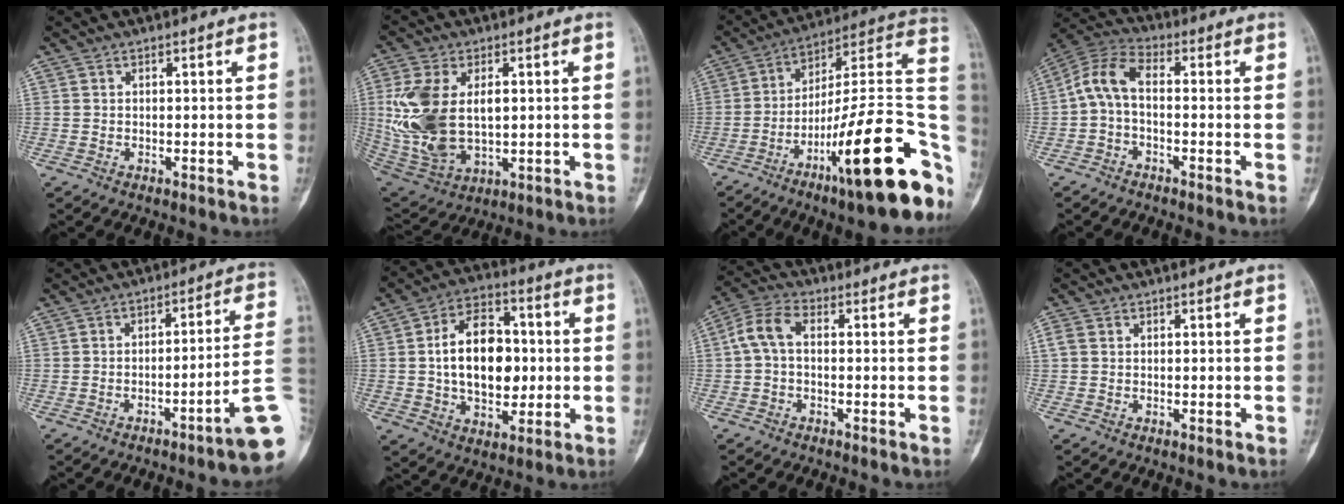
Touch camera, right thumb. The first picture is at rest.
{"total": 17.5, "force": [1.3, 10.7, 13.8], "torque": [-0.282, -0.011, 0.042]}
{"total": 27.4, "force": [-10.2, 6.1, 24.7], "torque": [-0.298, 0.056, -0.152]}
{"total": 7.1, "force": [-0.9, 3.7, 6.0], "torque": [-0.124, 0.029, -0.033]}
{"total": 11.3, "force": [-4.7, 0.4, 10.3], "torque": [-0.126, 0.035, -0.070]}
{"total": 16.4, "force": [0.5, 10.6, 12.5], "torque": [-0.172, 0.020, 0.009]}
{"total": 6.0, "force": [0.1, 3.5, 4.8], "torque": [-0.101, 0.021, -0.006]}
{"total": 1.4, "force": [0.3, 1.2, 0.8], "torque": [-0.022, 0.007, 0.008]}